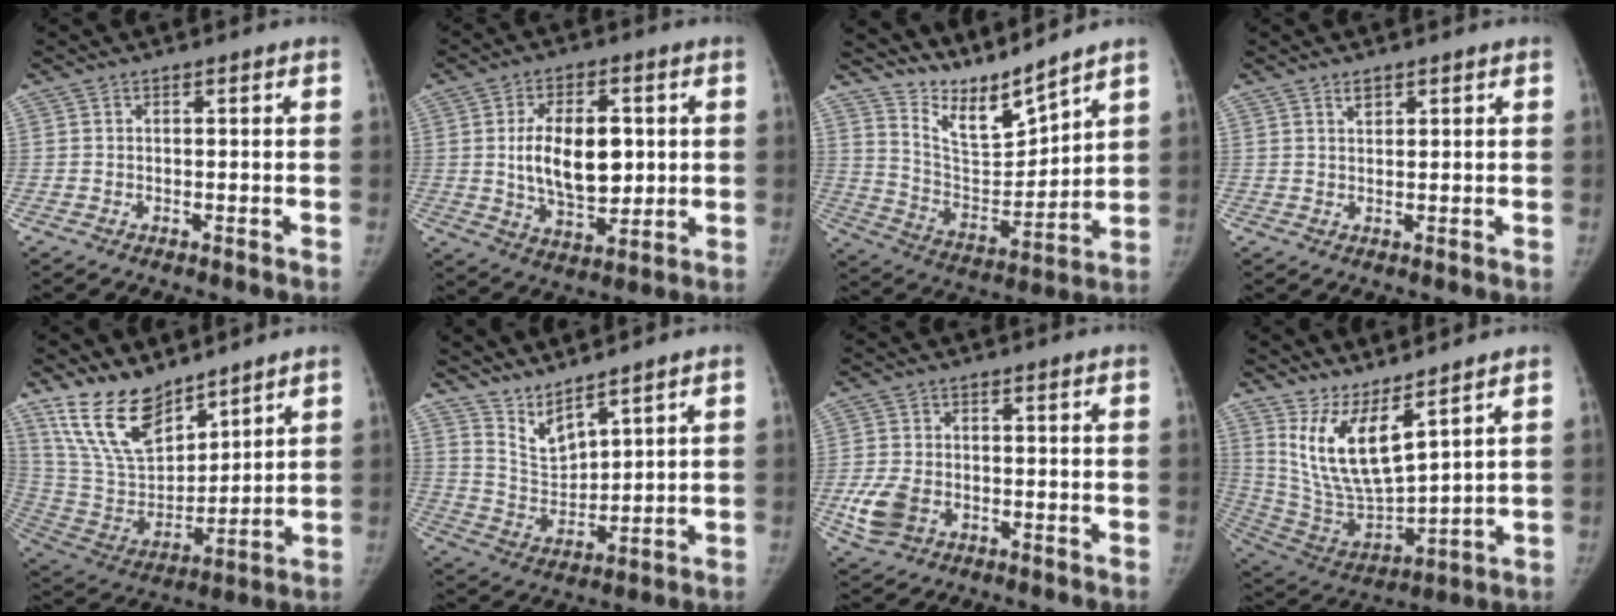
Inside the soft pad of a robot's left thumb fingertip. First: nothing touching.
{"total": 13.5, "force": [1.2, 7.7, 11.0], "torque": [-0.154, -0.010, 0.029]}
{"total": 11.4, "force": [10.8, 1.0, 3.7], "torque": [-0.048, -0.083, 0.218]}
{"total": 1.4, "force": [1.1, 0.7, 0.7], "torque": [-0.004, -0.008, 0.019]}
{"total": 15.9, "force": [12.1, 7.2, 7.3], "torque": [-0.102, -0.066, 0.246]}
{"total": 6.8, "force": [6.2, 1.1, 2.5], "torque": [-0.044, -0.053, 0.138]}
{"total": 6.5, "force": [-2.2, 4.6, 4.0], "torque": [-0.086, 0.004, -0.039]}
{"total": 12.8, "force": [8.2, 3.3, 9.2], "torque": [-0.164, -0.070, 0.186]}